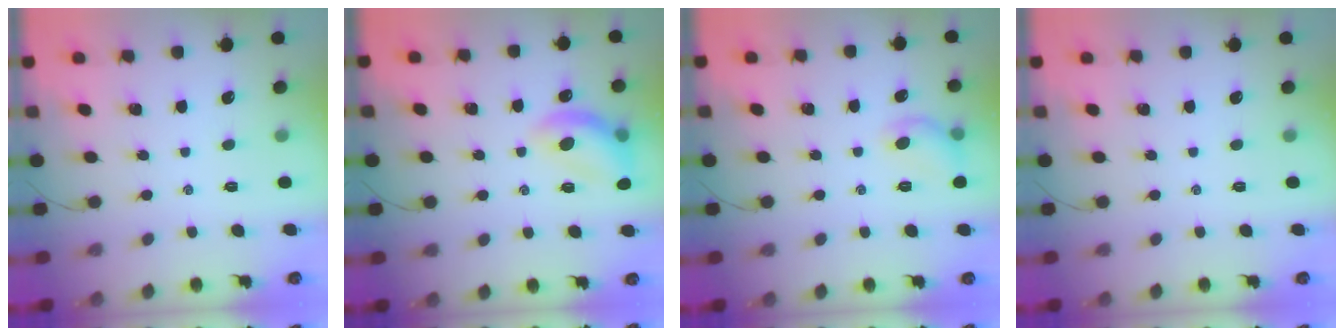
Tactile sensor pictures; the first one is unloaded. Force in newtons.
{"total": 13.7, "press": 13.5, "slide": 2.2}
{"total": 7.2, "press": 7.1, "slide": 1.2}
{"total": 0.0}